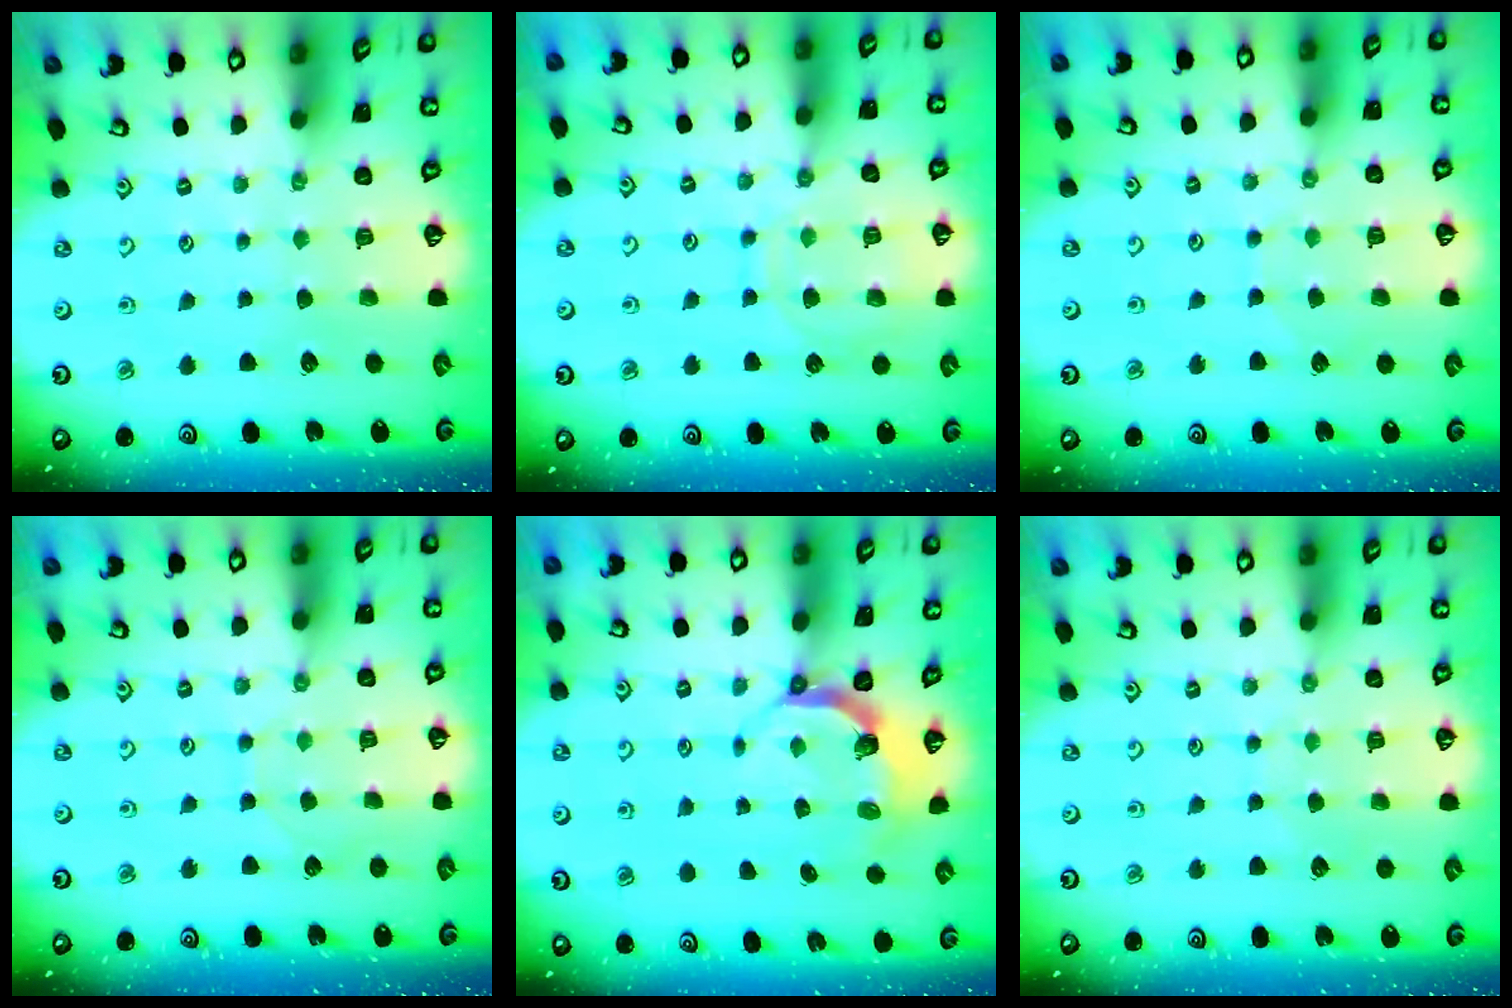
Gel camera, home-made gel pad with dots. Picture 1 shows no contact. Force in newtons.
{"total": 11.3, "press": 11.3, "slide": 1.0}
{"total": 4.9, "press": 4.9, "slide": 0.5}
{"total": 4.6, "press": 4.6, "slide": 0.4}
{"total": 5.2, "press": 4.0, "slide": 3.4}
{"total": 4.0, "press": 3.9, "slide": 0.5}